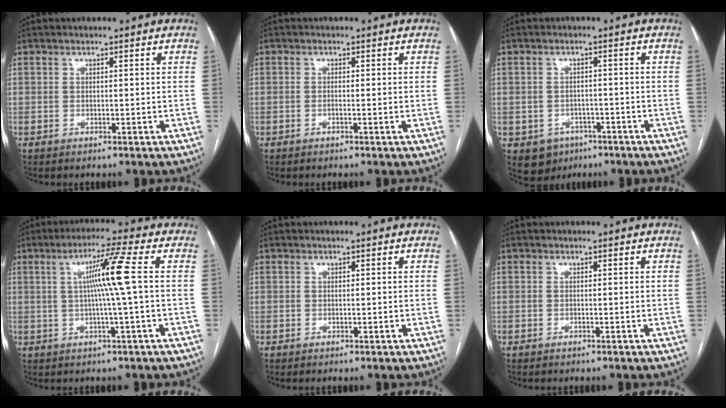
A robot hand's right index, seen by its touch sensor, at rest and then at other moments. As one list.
[{"total": 0.9, "force": [-0.2, 0.0, 0.9], "torque": [-0.017, 0.000, -0.003]}, {"total": 5.0, "force": [-2.6, 4.1, 1.2], "torque": [-0.015, 0.006, -0.030]}, {"total": 7.6, "force": [0.7, -1.2, 7.5], "torque": [-0.130, 0.011, 0.016]}, {"total": 0.0}, {"total": 0.0}]